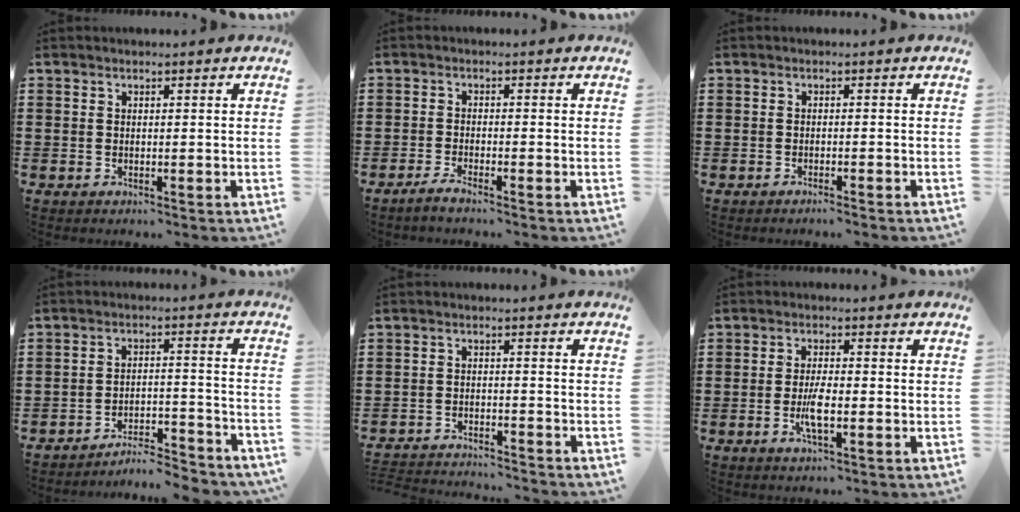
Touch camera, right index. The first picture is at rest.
{"total": 1.6, "force": [-1.4, -0.1, 0.8], "torque": [-0.012, 0.000, -0.025]}
{"total": 1.1, "force": [-1.1, -0.3, 0.3], "torque": [-0.005, 0.000, -0.022]}
{"total": 5.7, "force": [-5.6, 0.3, 1.2], "torque": [-0.020, 0.007, -0.111]}
{"total": 3.1, "force": [-3.1, -0.1, 0.0], "torque": [-0.004, -0.001, -0.066]}
{"total": 4.5, "force": [-1.3, 1.0, 4.2], "torque": [-0.093, -0.009, -0.029]}